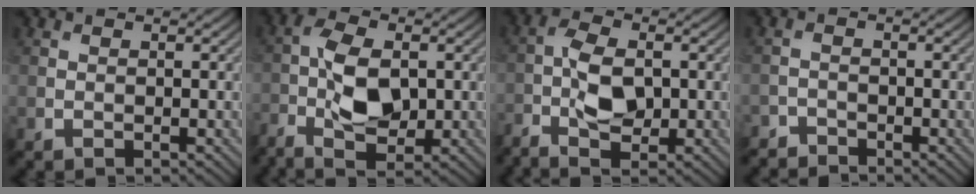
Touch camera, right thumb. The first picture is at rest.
{"total": 7.1, "force": [-1.4, 3.6, 6.0], "torque": [-0.131, 0.002, -0.031]}
{"total": 5.4, "force": [-1.5, 2.5, 4.6], "torque": [-0.100, 0.005, -0.035]}
{"total": 2.2, "force": [-2.2, 0.5, 0.0], "torque": [0.002, -0.001, -0.049]}